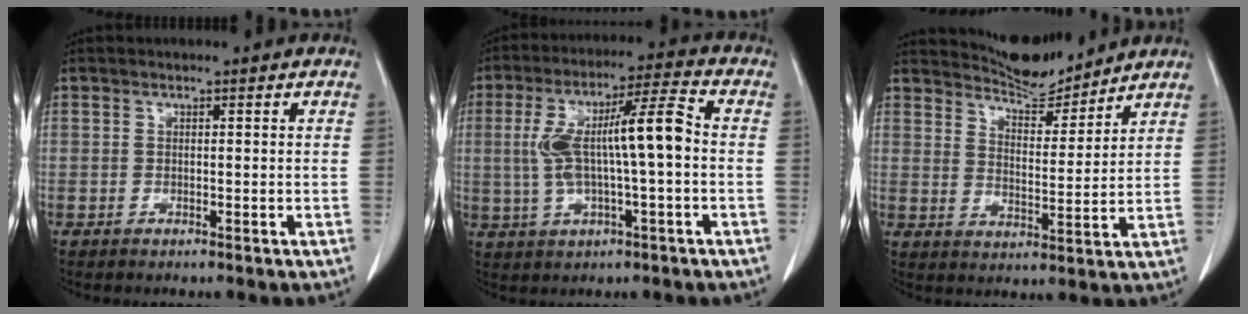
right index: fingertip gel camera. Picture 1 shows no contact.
{"total": 11.9, "force": [0.1, 1.9, 11.8], "torque": [-0.225, 0.029, 0.004]}
{"total": 8.3, "force": [8.1, 0.9, 1.6], "torque": [-0.033, -0.009, 0.137]}